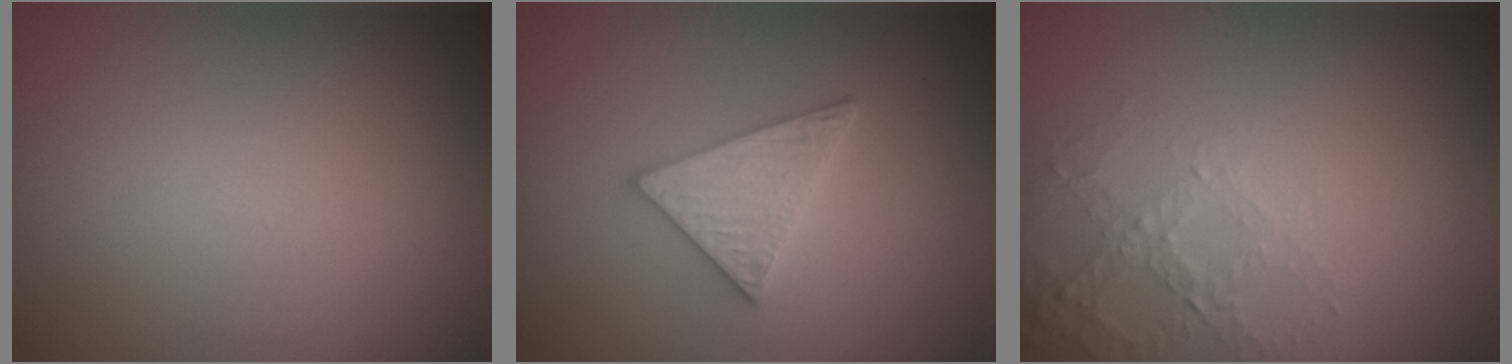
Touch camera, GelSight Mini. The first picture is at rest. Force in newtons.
{"total": 3.0, "press": 3.0, "slide": 0.5}
{"total": 2.6, "press": 2.5, "slide": 0.8}